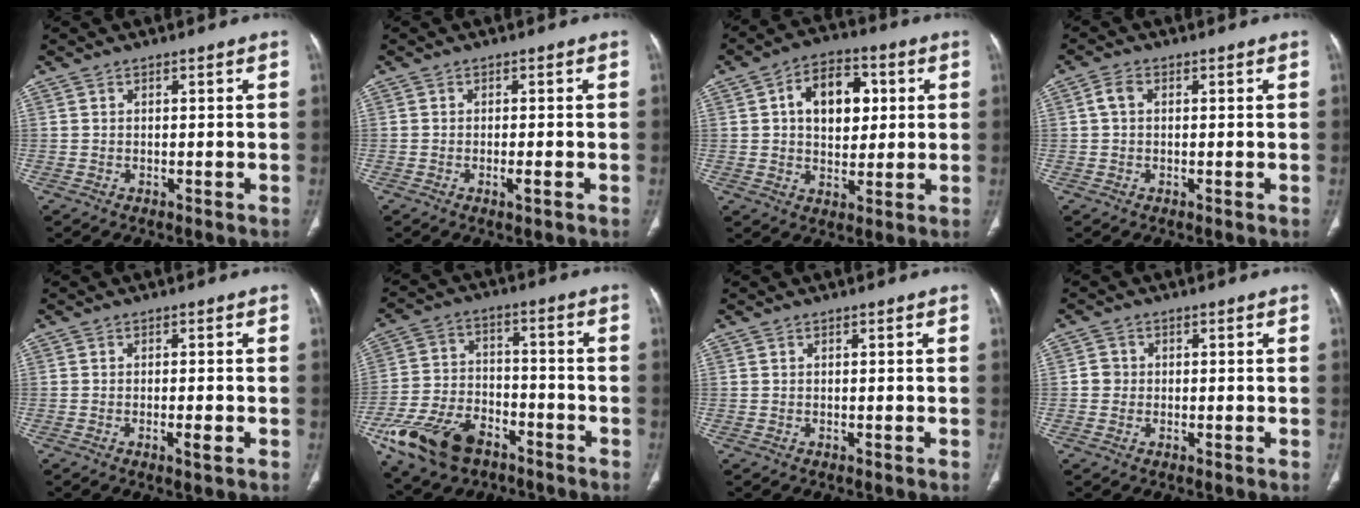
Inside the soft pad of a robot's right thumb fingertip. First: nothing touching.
{"total": 1.8, "force": [-0.7, 0.3, 1.6], "torque": [-0.028, -0.003, -0.015]}
{"total": 12.0, "force": [2.6, 7.8, 8.7], "torque": [-0.100, 0.006, 0.038]}
{"total": 2.3, "force": [0.3, 1.6, 1.6], "torque": [-0.033, 0.008, 0.004]}
{"total": 2.1, "force": [-0.8, 0.3, 1.9], "torque": [-0.033, -0.003, -0.016]}
{"total": 16.7, "force": [-9.6, 9.8, 9.5], "torque": [-0.182, 0.039, -0.172]}
{"total": 0.0}
{"total": 2.2, "force": [-0.1, 2.2, 0.6], "torque": [0.006, 0.007, -0.003]}